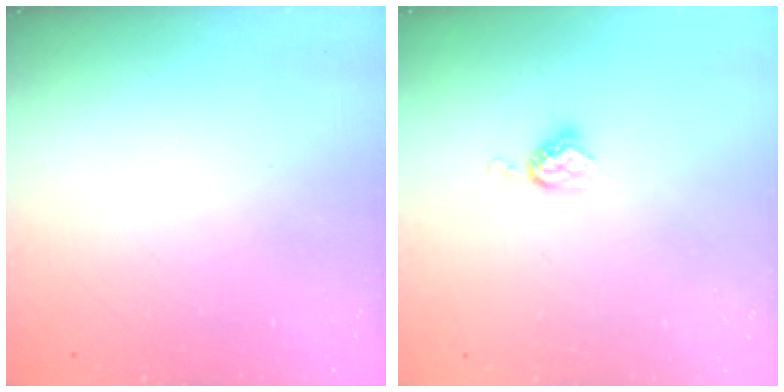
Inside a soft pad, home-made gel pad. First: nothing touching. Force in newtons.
{"total": 5.8, "press": 5.8, "slide": 0.3}